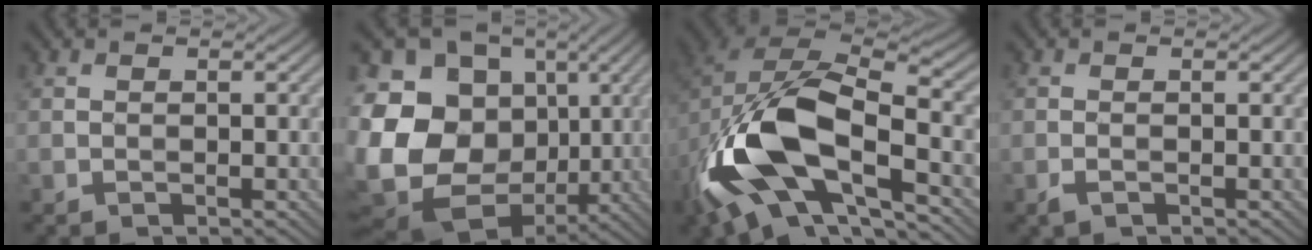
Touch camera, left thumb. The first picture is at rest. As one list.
[{"total": 19.9, "force": [-3.9, 16.2, 11.0], "torque": [-0.251, -0.018, -0.067]}, {"total": 17.1, "force": [-5.7, 9.0, 13.4], "torque": [-0.290, -0.029, -0.101]}, {"total": 0.9, "force": [-0.6, 0.2, 0.7], "torque": [-0.017, 0.001, -0.012]}]